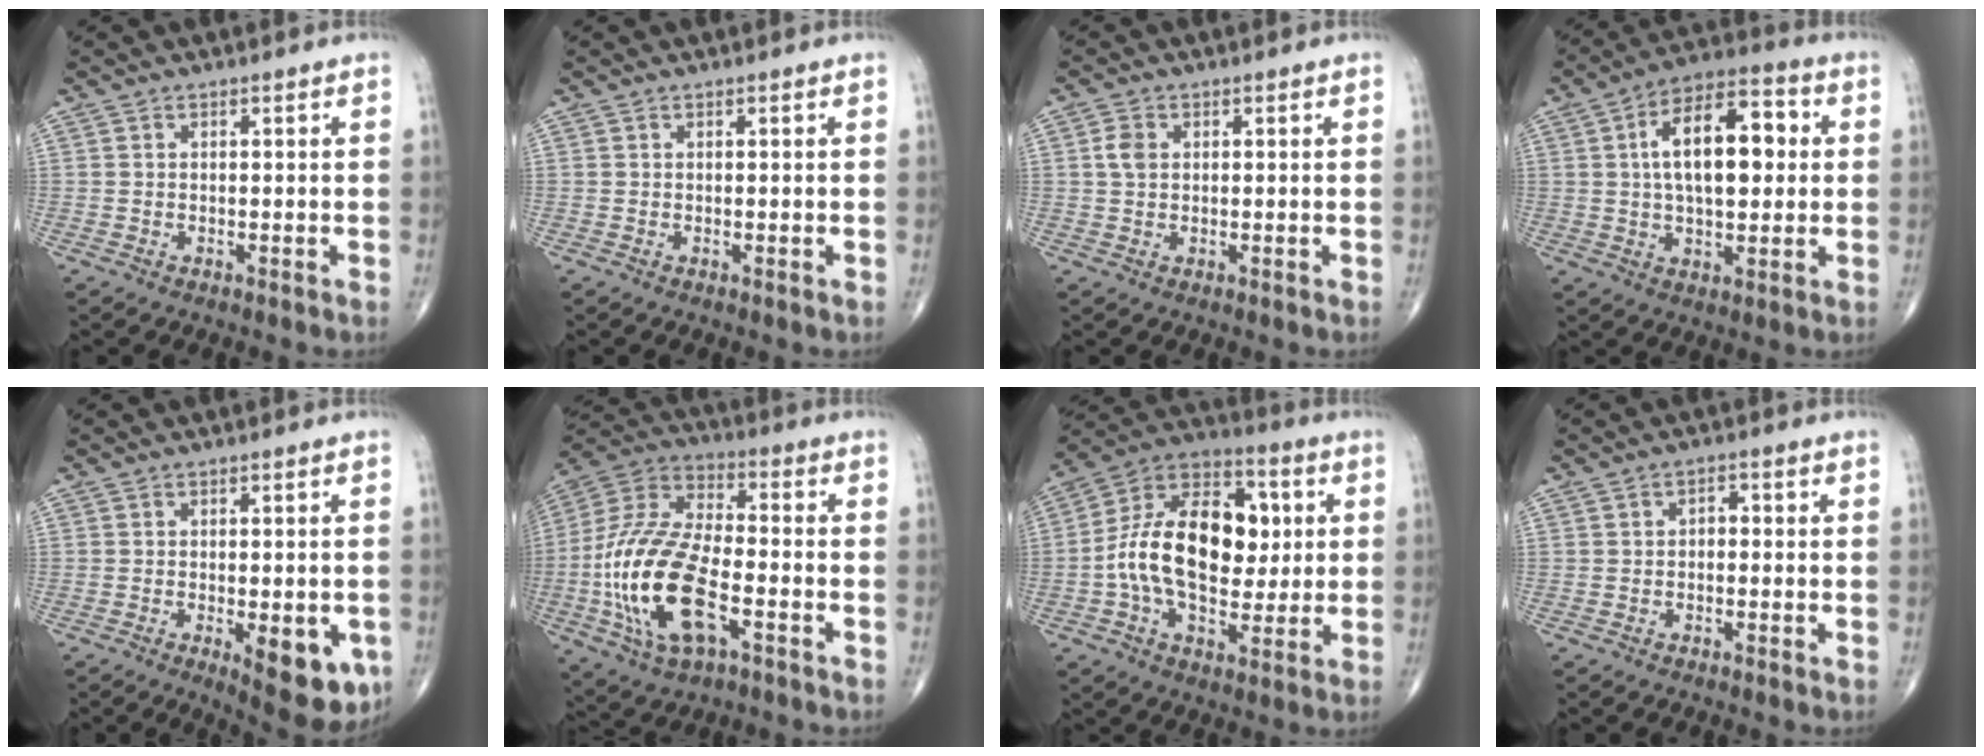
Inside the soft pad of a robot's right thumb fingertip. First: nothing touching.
{"total": 0.0}
{"total": 2.8, "force": [0.5, 2.1, 1.9], "torque": [-0.036, 0.003, 0.008]}
{"total": 16.1, "force": [2.4, 8.1, 13.7], "torque": [-0.203, 0.020, 0.032]}
{"total": 11.1, "force": [-3.6, 4.3, 9.6], "torque": [-0.106, -0.010, -0.038]}
{"total": 21.8, "force": [-6.1, 10.1, 18.3], "torque": [-0.390, 0.020, -0.109]}
{"total": 21.3, "force": [1.0, 13.0, 16.9], "torque": [-0.260, 0.022, 0.012]}
{"total": 2.0, "force": [-0.2, 1.3, 1.5], "torque": [-0.010, 0.008, -0.009]}